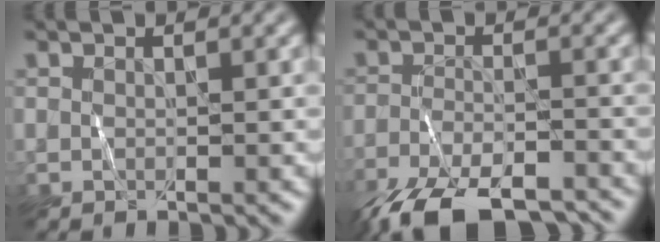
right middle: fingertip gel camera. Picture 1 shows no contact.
{"total": 9.7, "force": [-7.9, 3.0, 4.9], "torque": [-0.090, -0.026, -0.131]}